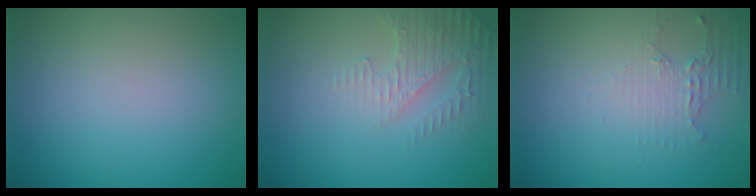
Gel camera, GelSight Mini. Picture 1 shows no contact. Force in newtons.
{"total": 3.0, "press": 2.9, "slide": 0.8}
{"total": 2.0, "press": 1.5, "slide": 1.3}